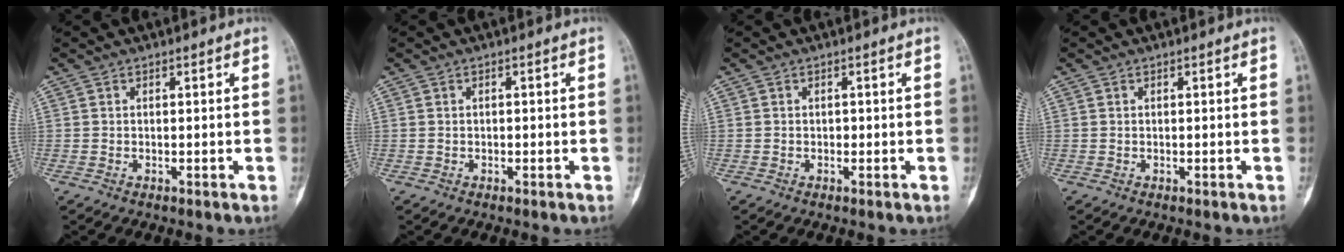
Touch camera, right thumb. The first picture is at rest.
{"total": 0.0}
{"total": 0.5, "force": [-0.1, 0.4, 0.3], "torque": [0.002, 0.003, -0.004]}
{"total": 0.0}